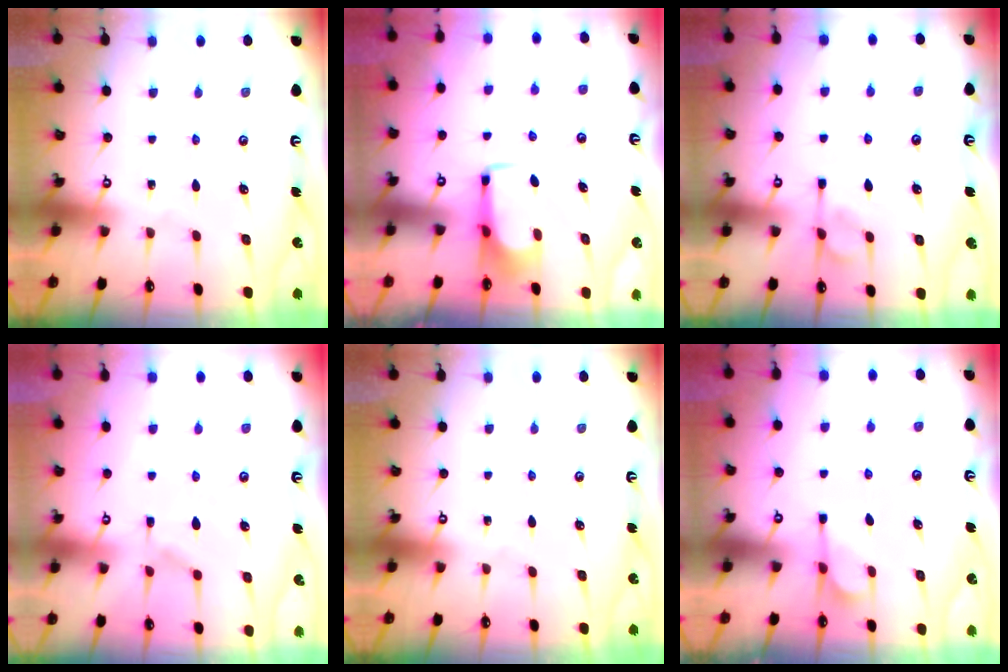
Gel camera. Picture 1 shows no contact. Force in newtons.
{"total": 0.6, "press": 0.5, "slide": 0.2}
{"total": 5.5, "press": 5.5, "slide": 0.8}
{"total": 1.8, "press": 1.0, "slide": 1.5}
{"total": 0.0}
{"total": 2.1, "press": 1.9, "slide": 0.9}